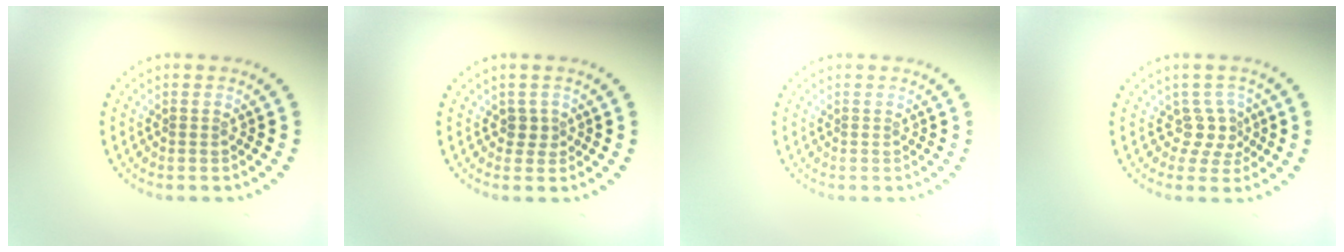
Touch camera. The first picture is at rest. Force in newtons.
{"total": 1.3, "press": 0.9, "slide": 0.9}
{"total": 0.0}
{"total": 2.2, "press": 1.5, "slide": 1.7}